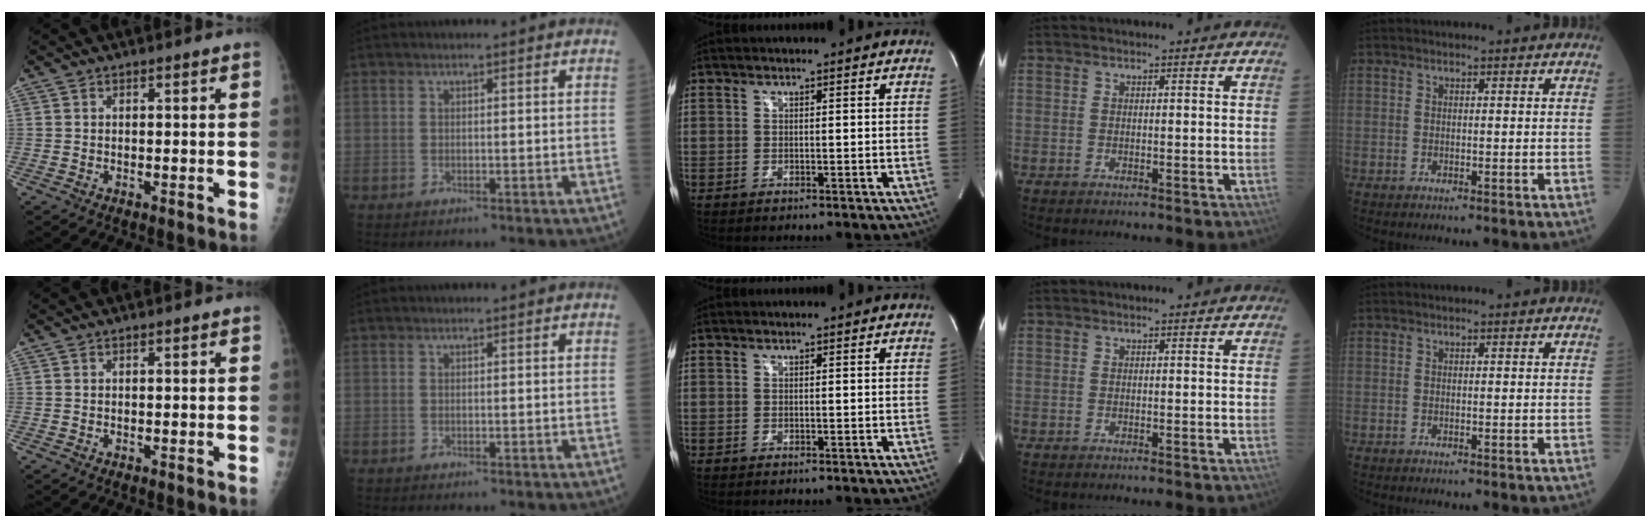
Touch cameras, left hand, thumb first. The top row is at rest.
{}